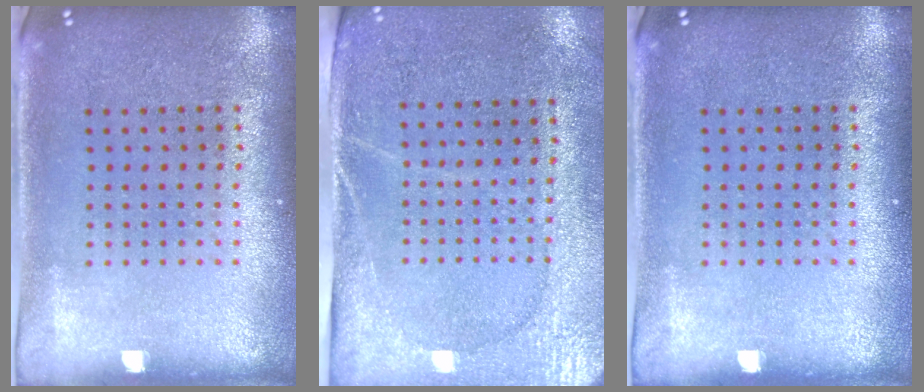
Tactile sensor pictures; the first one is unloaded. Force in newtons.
{"total": 2.9, "press": 2.5, "slide": 1.4}
{"total": 0.0}